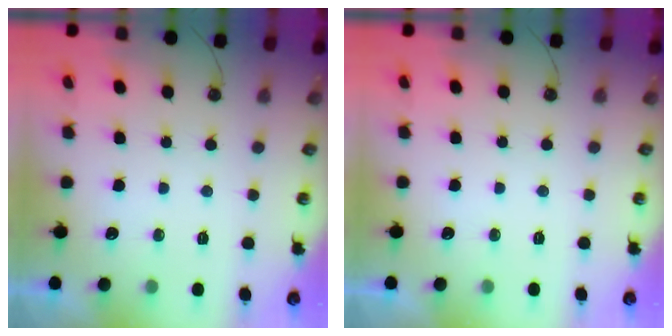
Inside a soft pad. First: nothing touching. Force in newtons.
{"total": 0.0}